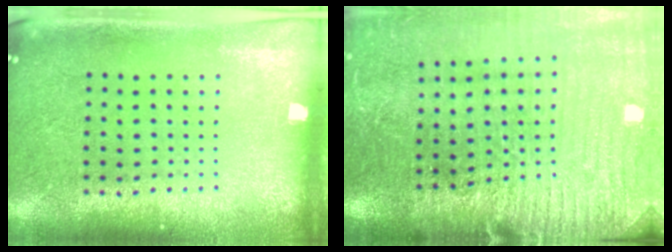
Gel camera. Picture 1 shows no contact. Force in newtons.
{"total": 2.9, "press": 2.9, "slide": 0.6}